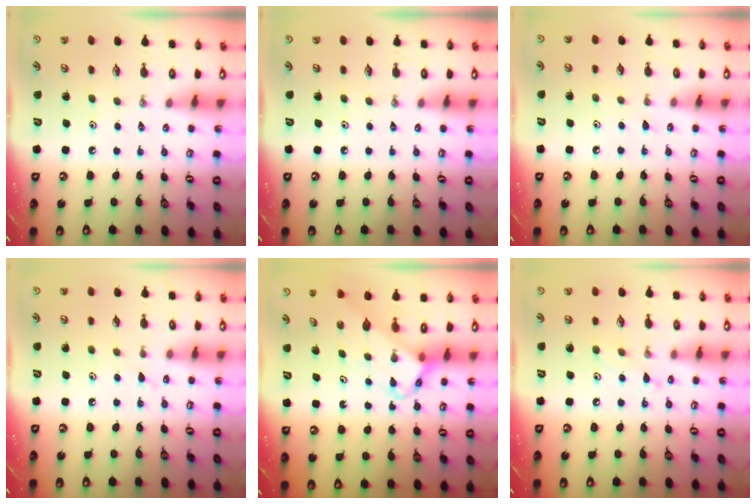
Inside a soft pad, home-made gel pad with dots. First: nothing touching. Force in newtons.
{"total": 0.0}
{"total": 3.8, "press": 3.8, "slide": 0.5}
{"total": 7.3, "press": 7.3, "slide": 0.7}
{"total": 3.8, "press": 3.8, "slide": 0.1}
{"total": 6.6, "press": 6.6, "slide": 0.5}